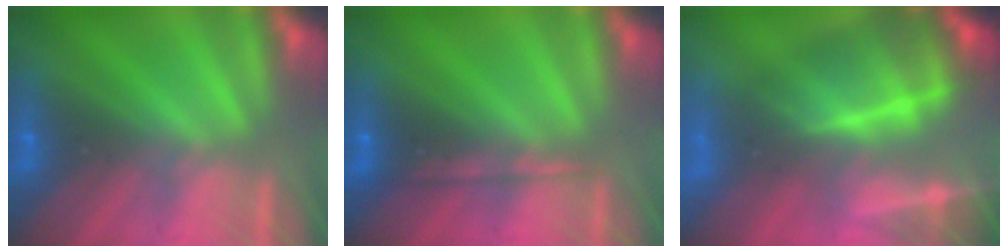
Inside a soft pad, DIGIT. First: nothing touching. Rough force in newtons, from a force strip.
{"total": 2.1}
{"total": 7.6}